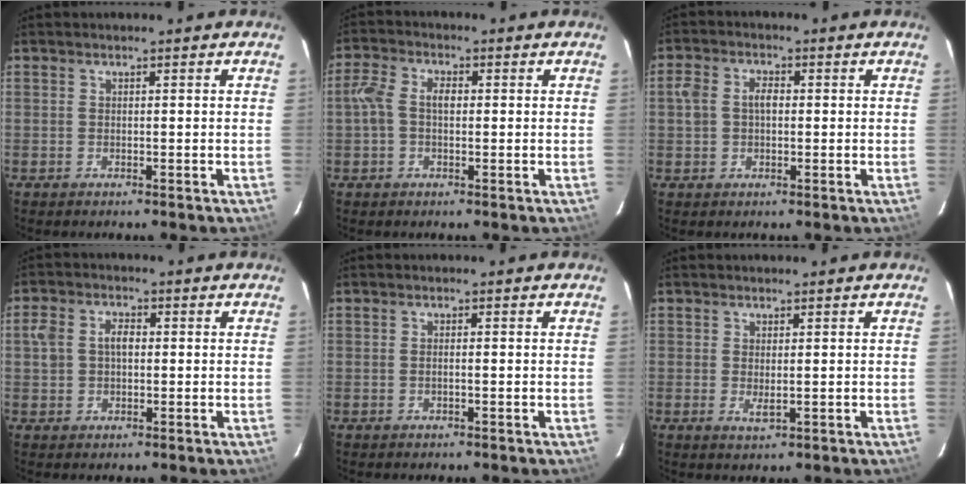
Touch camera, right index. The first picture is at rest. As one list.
[{"total": 5.1, "force": [0.0, 3.0, 4.1], "torque": [-0.090, 0.015, -0.005]}, {"total": 4.8, "force": [0.1, 3.4, 3.4], "torque": [-0.065, 0.013, 0.000]}, {"total": 5.1, "force": [0.3, 3.6, 3.6], "torque": [-0.070, 0.015, 0.004]}, {"total": 0.9, "force": [-0.1, 0.1, 0.9], "torque": [-0.018, 0.002, -0.004]}, {"total": 2.1, "force": [0.0, 0.6, 2.0], "torque": [-0.038, -0.006, 0.000]}]